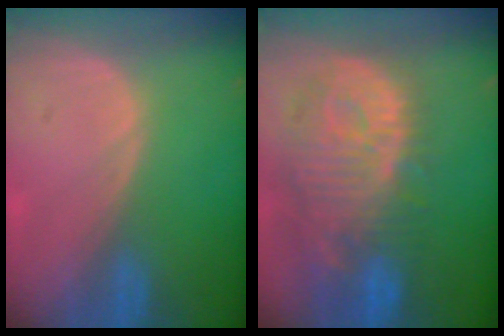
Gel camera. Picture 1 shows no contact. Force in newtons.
{"total": 12.8, "press": 11.4, "slide": 5.9}